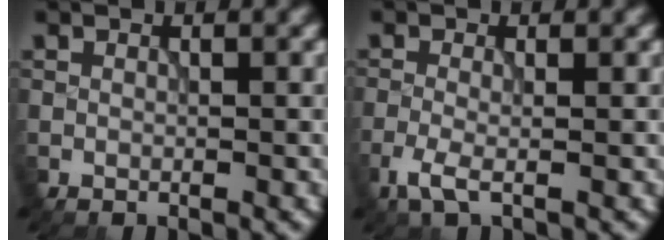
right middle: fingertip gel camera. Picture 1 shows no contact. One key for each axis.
{"total": 2.2, "fx": -1.2, "fy": 0.6, "fz": 1.7, "tx": -0.044, "ty": -0.005, "tz": -0.029}